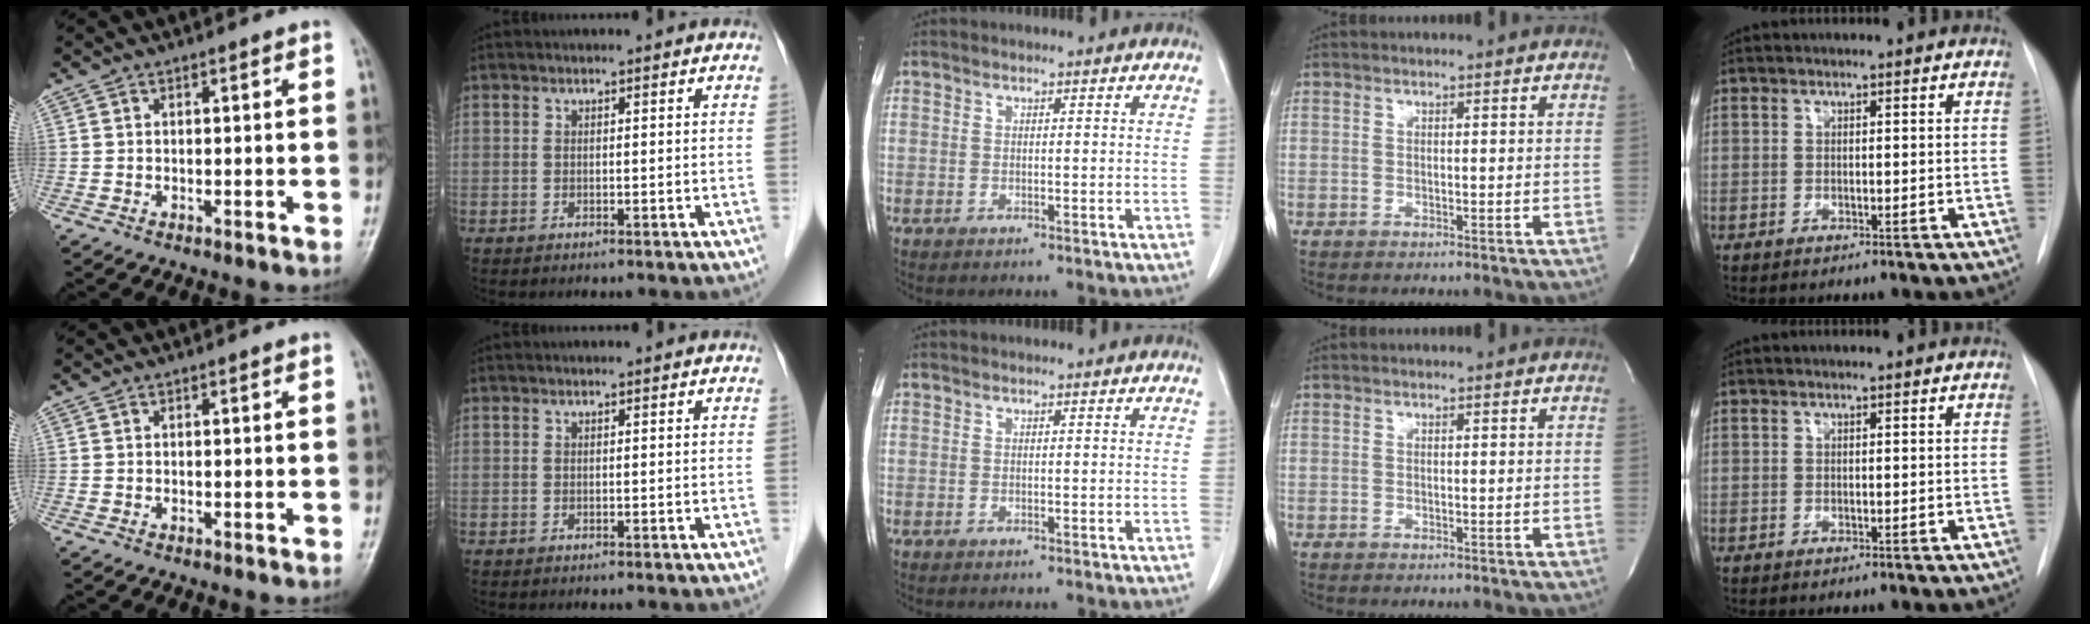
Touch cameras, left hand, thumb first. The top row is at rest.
{}